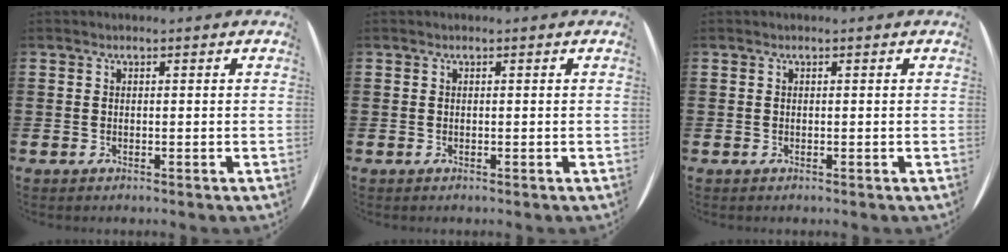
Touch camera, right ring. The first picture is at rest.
{"total": 0.0}
{"total": 0.0}